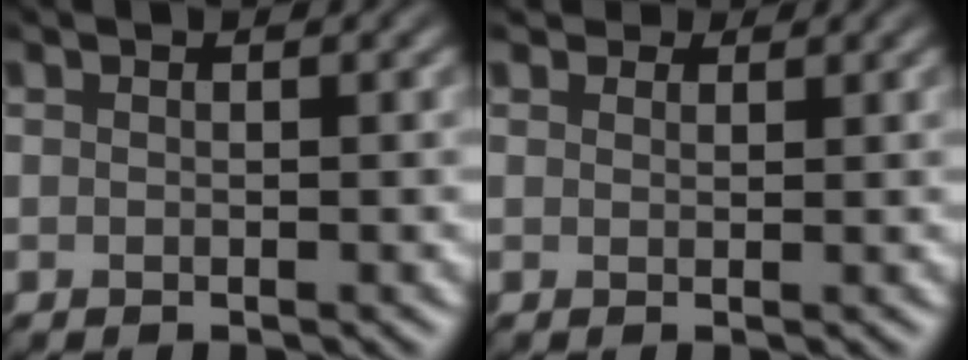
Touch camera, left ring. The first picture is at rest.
{"total": 1.5, "force": [1.3, 0.7, 0.4], "torque": [-0.011, -0.004, 0.021]}